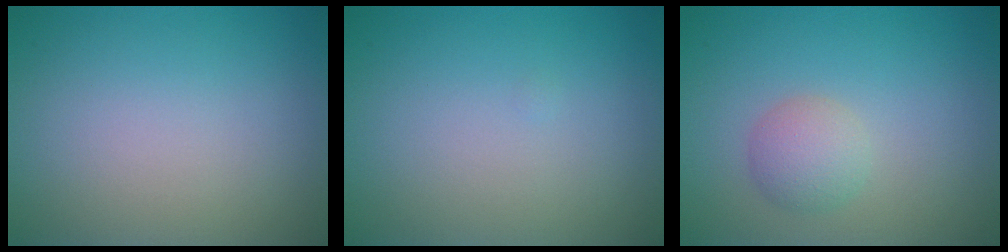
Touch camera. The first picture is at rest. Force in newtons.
{"total": 0.0}
{"total": 2.3, "press": 2.3, "slide": 0.0}